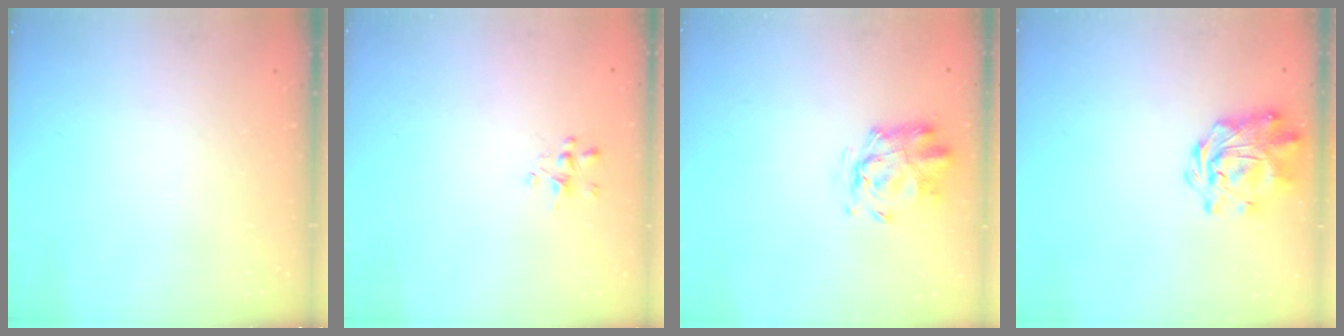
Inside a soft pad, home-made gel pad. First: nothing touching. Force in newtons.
{"total": 1.2, "press": 1.1, "slide": 0.5}
{"total": 2.5, "press": 2.4, "slide": 0.7}
{"total": 2.9, "press": 2.6, "slide": 1.3}